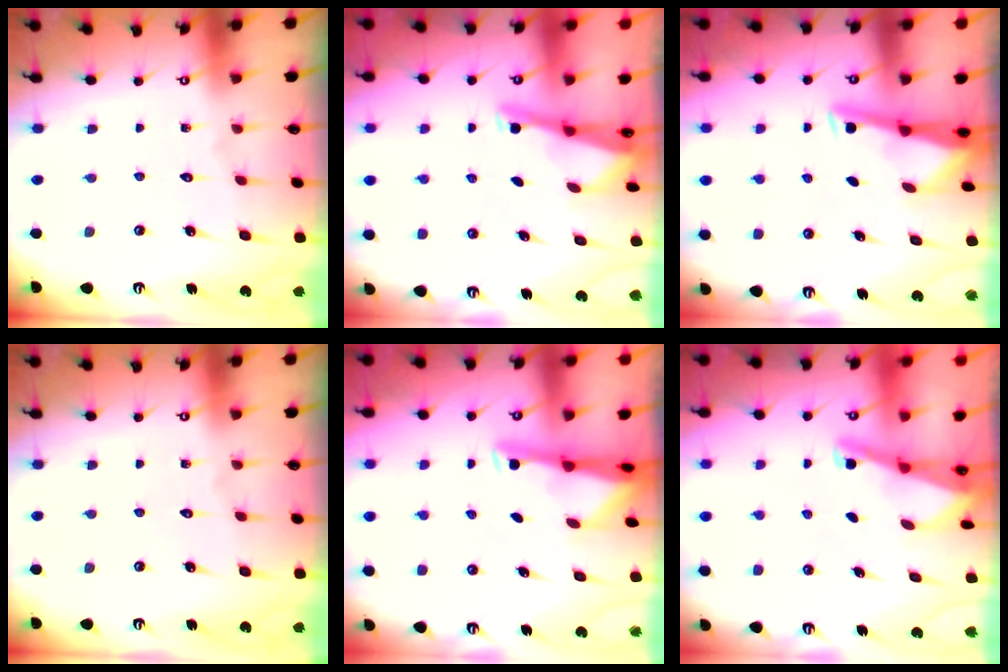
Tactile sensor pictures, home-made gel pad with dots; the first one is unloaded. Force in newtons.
{"total": 2.5, "press": 2.5, "slide": 0.2}
{"total": 2.9, "press": 2.9, "slide": 0.4}
{"total": 0.0}
{"total": 3.0, "press": 2.9, "slide": 0.5}
{"total": 2.1, "press": 2.1, "slide": 0.3}